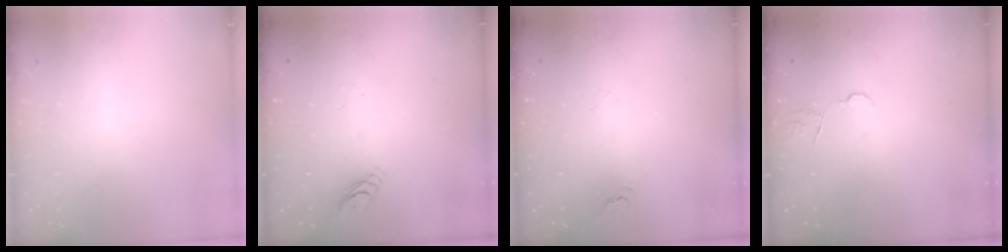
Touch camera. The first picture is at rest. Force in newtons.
{"total": 3.7, "press": 3.7, "slide": 0.4}
{"total": 2.2, "press": 2.2, "slide": 0.2}
{"total": 7.0, "press": 6.9, "slide": 0.5}